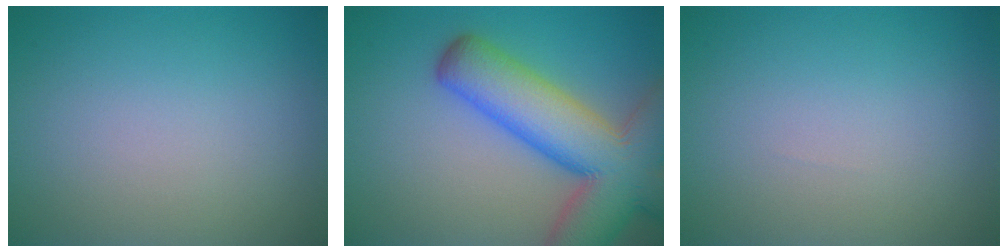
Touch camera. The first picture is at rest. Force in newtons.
{"total": 11.7, "press": 11.7, "slide": 0.6}
{"total": 0.0}